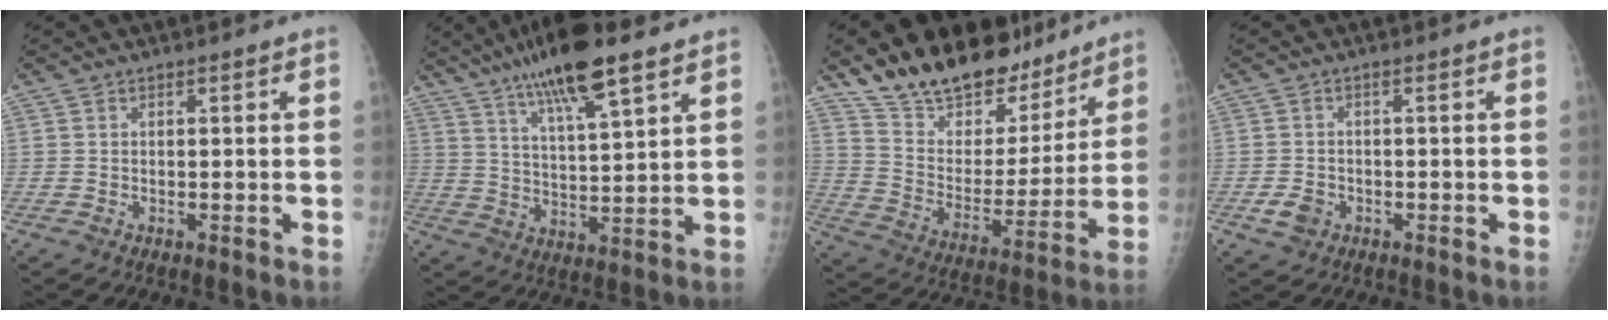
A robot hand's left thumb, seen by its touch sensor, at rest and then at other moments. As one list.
[{"total": 14.5, "force": [9.4, 2.9, 10.7], "torque": [-0.181, -0.032, 0.166]}, {"total": 22.6, "force": [18.4, 9.9, 8.5], "torque": [-0.101, -0.100, 0.302]}, {"total": 2.9, "force": [-1.2, 2.3, 1.4], "torque": [-0.022, 0.003, -0.018]}]